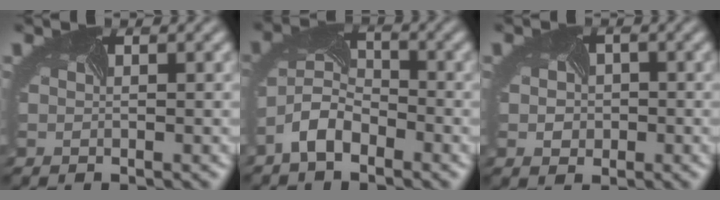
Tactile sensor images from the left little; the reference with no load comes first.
{"total": 4.2, "force": [-2.9, 2.1, 2.3], "torque": [-0.053, 0.003, -0.062]}
{"total": 2.0, "force": [-0.2, 1.8, 1.0], "torque": [-0.012, 0.001, -0.006]}